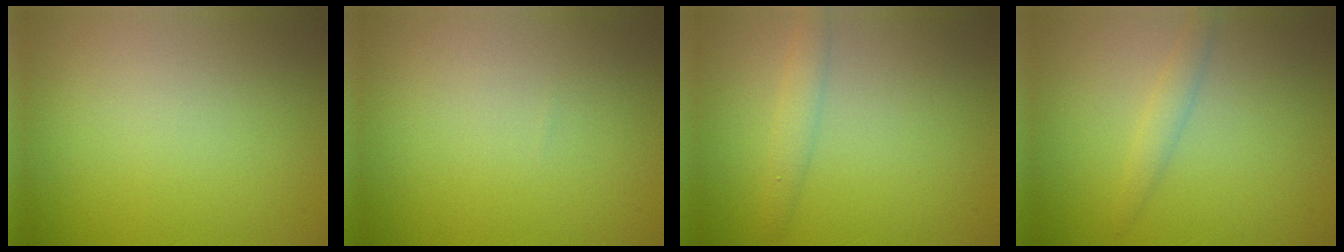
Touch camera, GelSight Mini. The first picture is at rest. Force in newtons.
{"total": 0.0}
{"total": 1.8, "press": 1.8, "slide": 0.1}
{"total": 1.5, "press": 1.5, "slide": 0.0}